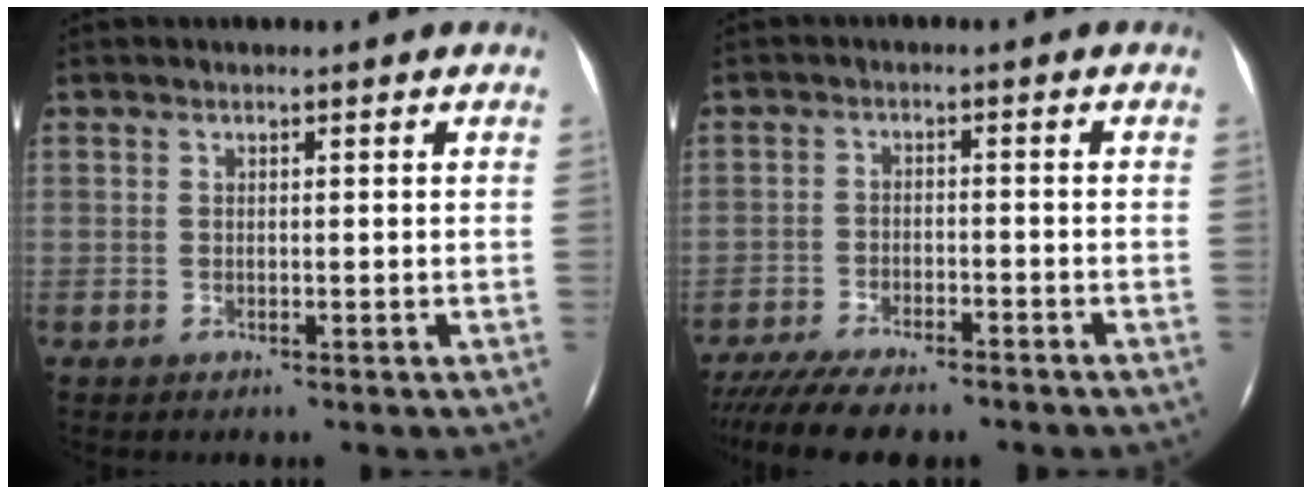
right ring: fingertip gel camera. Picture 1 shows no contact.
{"total": 12.5, "force": [-10.8, 2.3, 5.8], "torque": [-0.134, -0.028, -0.174]}